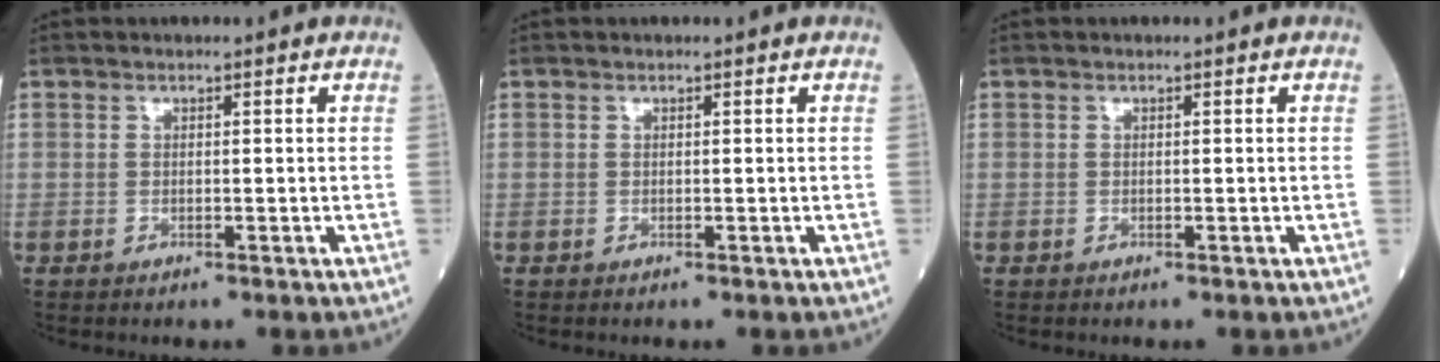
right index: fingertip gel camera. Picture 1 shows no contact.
{"total": 0.0}
{"total": 0.0}